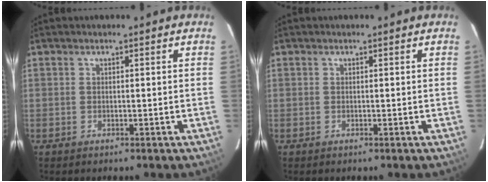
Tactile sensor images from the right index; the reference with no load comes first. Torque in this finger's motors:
{"motor_torque": [0.00, 0.00, 0.02, 0.00]}